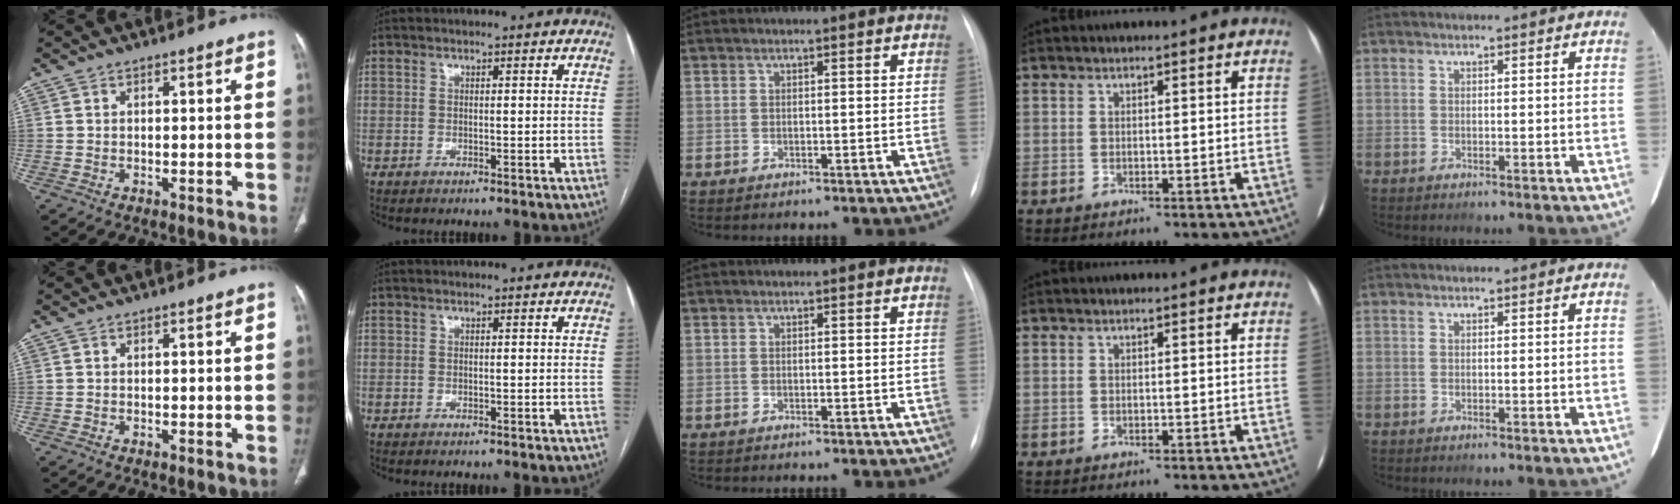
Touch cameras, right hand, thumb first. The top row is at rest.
{}